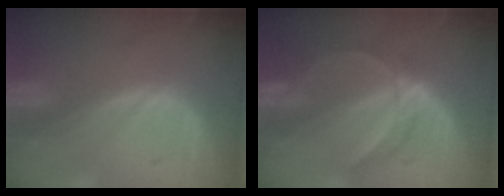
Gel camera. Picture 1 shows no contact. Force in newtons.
{"total": 6.4, "press": 5.5, "slide": 3.2}